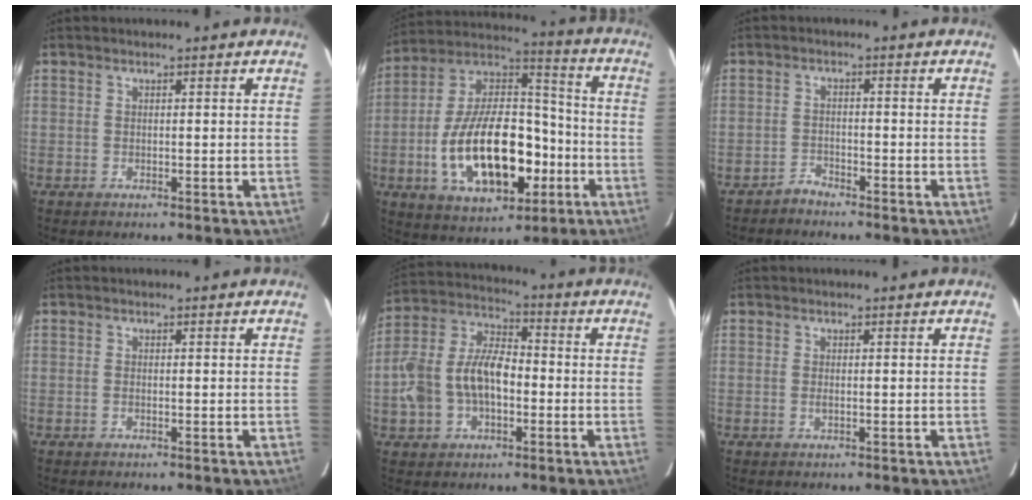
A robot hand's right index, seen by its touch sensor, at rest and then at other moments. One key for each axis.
{"total": 23.3, "fx": -6.8, "fy": 12.3, "fz": 18.6, "tx": -0.352, "ty": 0.020, "tz": -0.098}
{"total": 2.1, "fx": -2.0, "fy": 0.6, "fz": 0.0, "tx": 0.001, "ty": 0.003, "tz": -0.039}
{"total": 0.7, "fx": -0.3, "fy": 0.4, "fz": 0.4, "tx": -0.010, "ty": 0.000, "tz": -0.007}
{"total": 13.3, "fx": -2.8, "fy": 8.4, "fz": 10.0, "tx": -0.216, "ty": 0.021, "tz": -0.049}
{"total": 0.7, "fx": -0.1, "fy": 0.2, "fz": 0.7, "tx": -0.015, "ty": 0.000, "tz": -0.002}